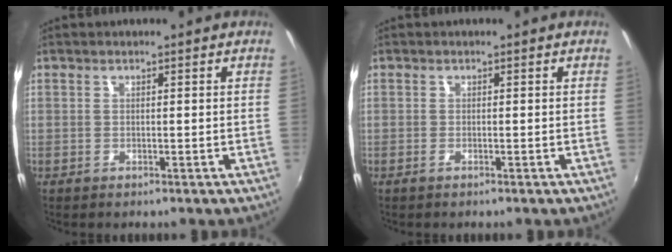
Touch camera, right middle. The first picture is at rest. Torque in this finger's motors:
{"motor_torque": [-0.76, 0.21, -0.01, 0.00]}